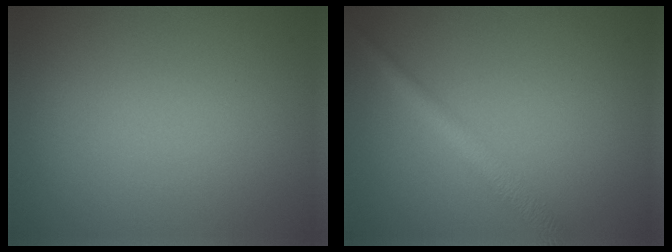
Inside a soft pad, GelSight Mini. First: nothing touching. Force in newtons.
{"total": 2.5, "press": 2.5, "slide": 0.1}